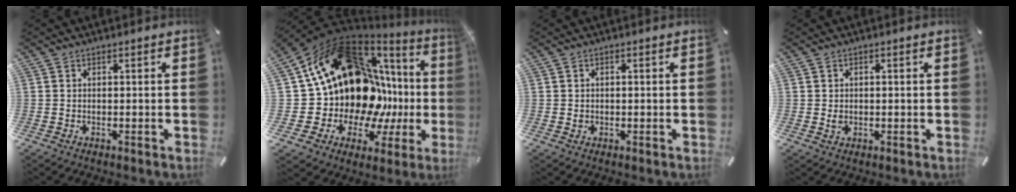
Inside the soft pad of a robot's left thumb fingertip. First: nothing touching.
{"total": 21.4, "force": [5.7, 15.2, 14.0], "torque": [-0.186, -0.090, 0.141]}
{"total": 0.8, "force": [0.0, 0.7, 0.4], "torque": [-0.008, 0.003, -0.002]}
{"total": 1.3, "force": [0.0, 1.0, 0.8], "torque": [-0.007, 0.001, -0.003]}